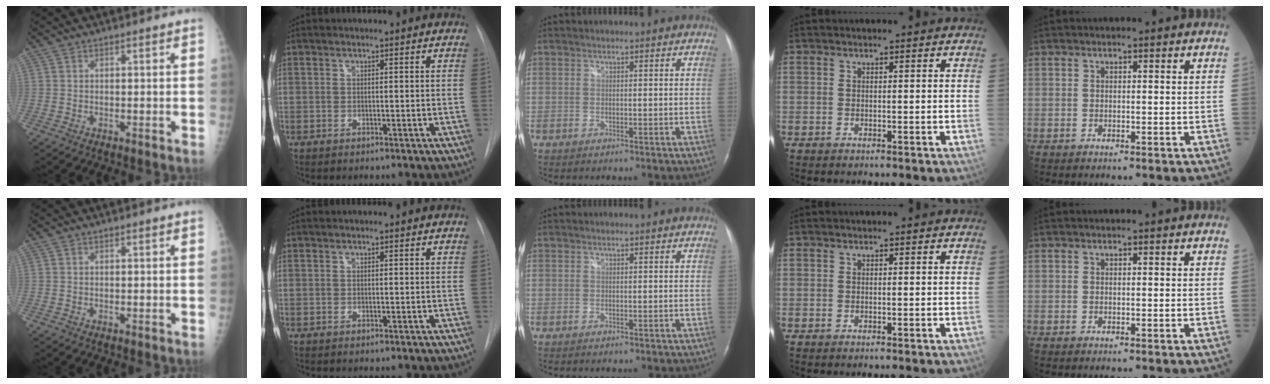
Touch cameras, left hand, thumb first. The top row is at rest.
{}